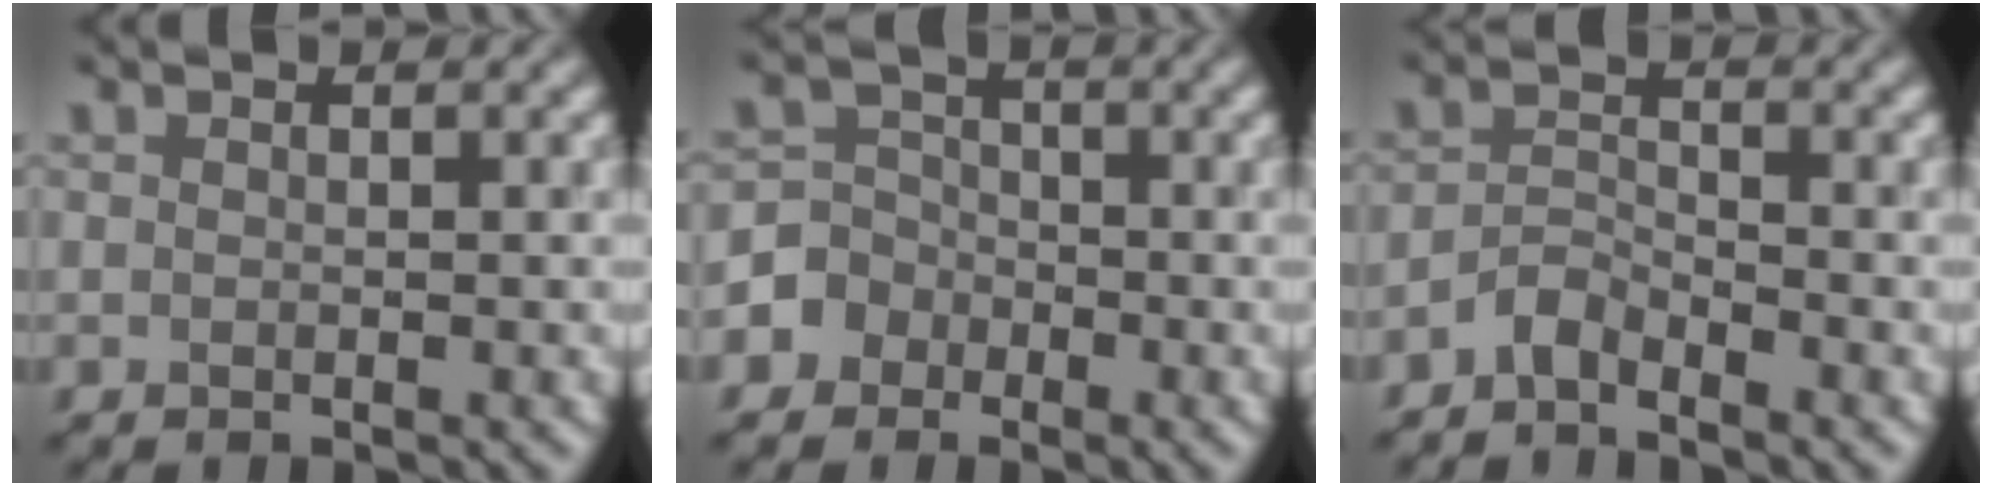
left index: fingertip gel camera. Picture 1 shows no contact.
{"total": 3.3, "force": [-1.6, 2.9, 0.1], "torque": [0.024, 0.009, -0.048]}
{"total": 1.8, "force": [-1.7, 0.4, 0.6], "torque": [-0.013, 0.010, -0.039]}